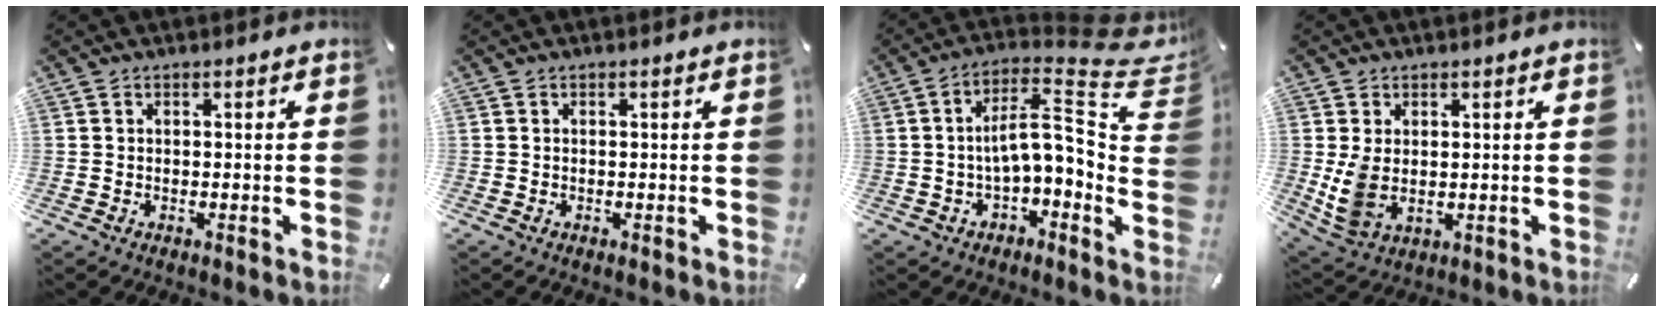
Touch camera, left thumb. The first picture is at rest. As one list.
[{"total": 0.0}, {"total": 11.8, "force": [2.7, 5.2, 10.3], "torque": [-0.166, -0.025, 0.044]}, {"total": 6.7, "force": [0.6, 4.7, 4.8], "torque": [-0.112, -0.009, 0.010]}]